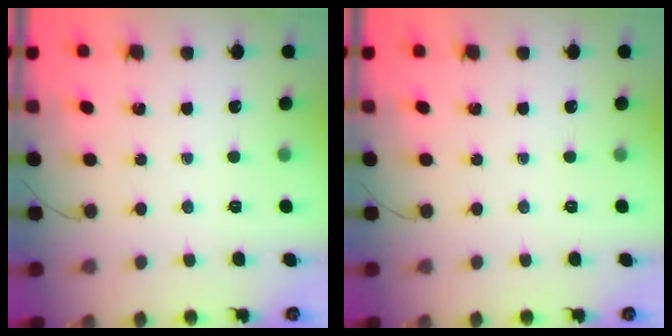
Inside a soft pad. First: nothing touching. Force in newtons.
{"total": 0.0}